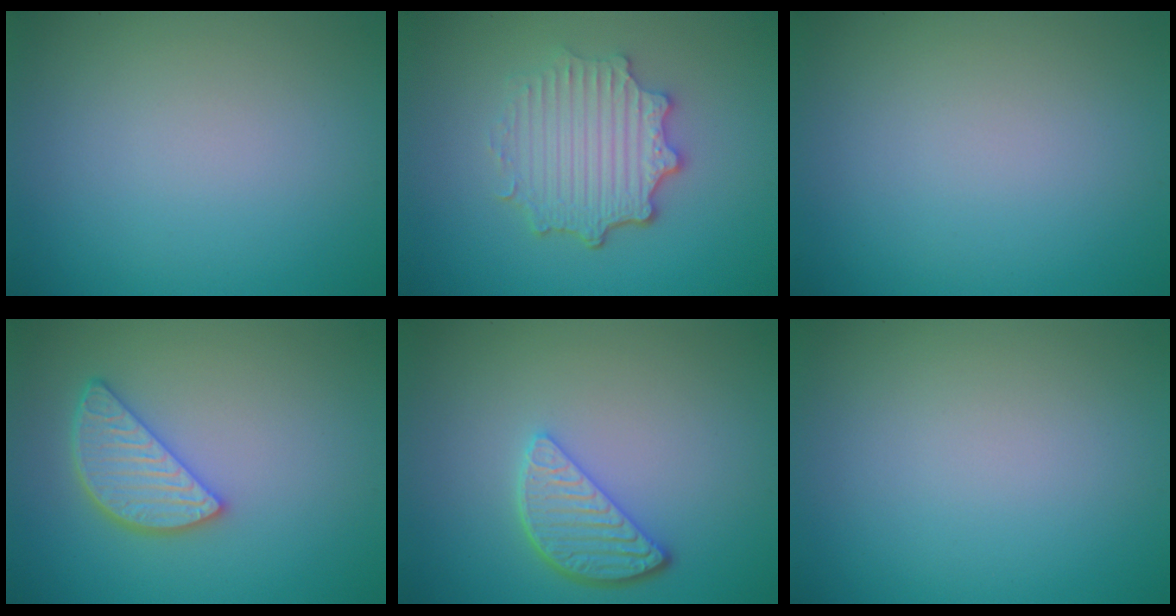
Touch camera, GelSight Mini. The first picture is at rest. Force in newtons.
{"total": 4.9, "press": 3.8, "slide": 3.1}
{"total": 0.0}
{"total": 4.1, "press": 3.5, "slide": 2.1}
{"total": 3.4, "press": 2.9, "slide": 1.8}
{"total": 0.0}